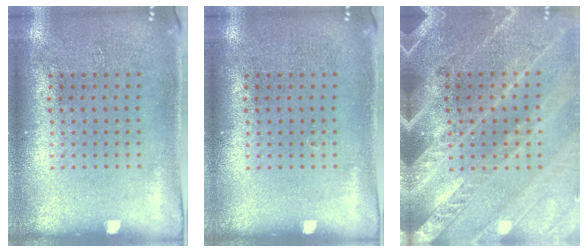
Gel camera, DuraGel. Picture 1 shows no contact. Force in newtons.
{"total": 0.0}
{"total": 3.3, "press": 2.8, "slide": 1.7}